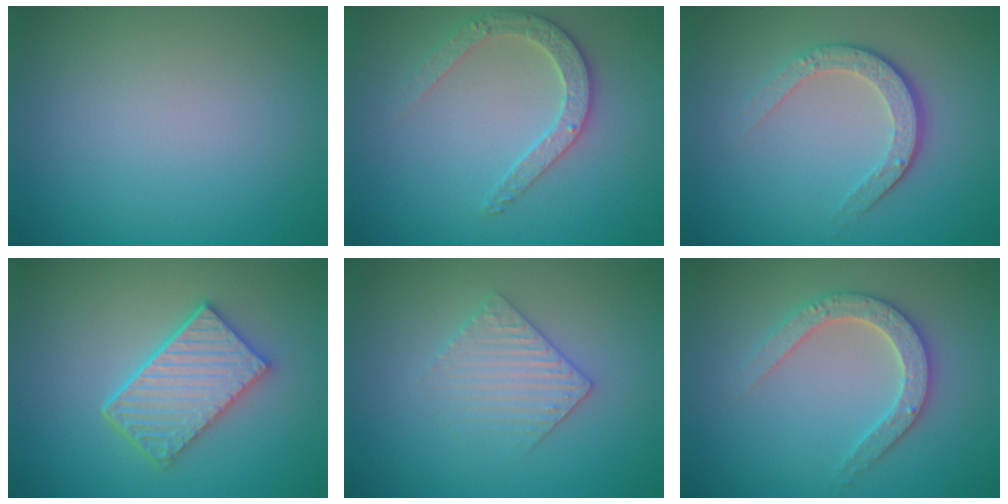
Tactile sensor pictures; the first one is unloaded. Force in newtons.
{"total": 2.8, "press": 2.7, "slide": 0.5}
{"total": 3.4, "press": 2.6, "slide": 2.3}
{"total": 5.1, "press": 4.2, "slide": 2.8}
{"total": 3.0, "press": 2.9, "slide": 0.6}
{"total": 3.8, "press": 3.7, "slide": 0.8}